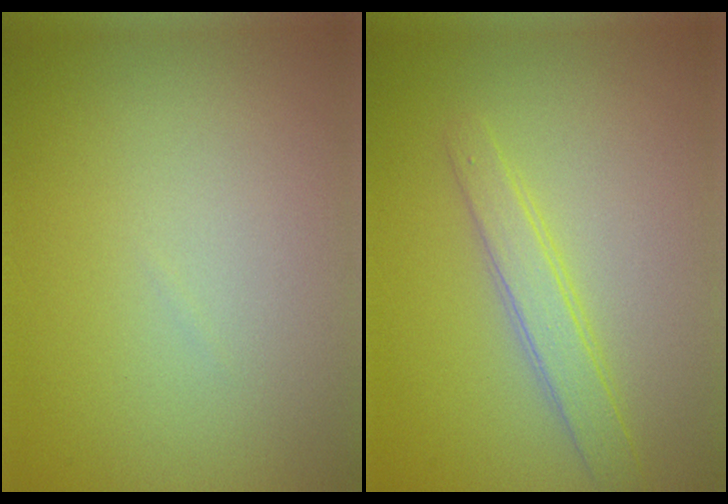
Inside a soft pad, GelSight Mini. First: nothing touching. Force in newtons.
{"total": 2.4, "press": 2.4, "slide": 0.1}